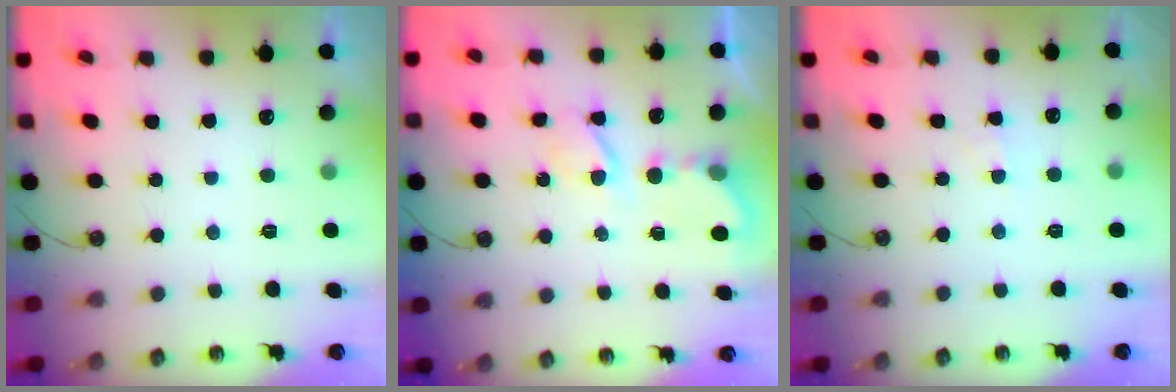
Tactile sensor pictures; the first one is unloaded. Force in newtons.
{"total": 6.2, "press": 6.2, "slide": 0.5}
{"total": 3.3, "press": 3.3, "slide": 0.5}